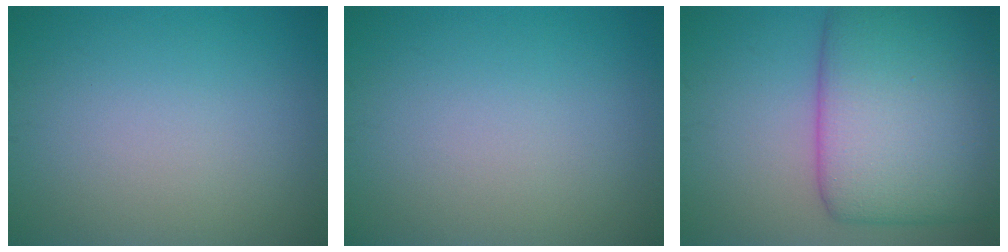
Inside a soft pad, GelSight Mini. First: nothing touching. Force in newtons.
{"total": 0.0}
{"total": 11.5, "press": 11.5, "slide": 0.5}